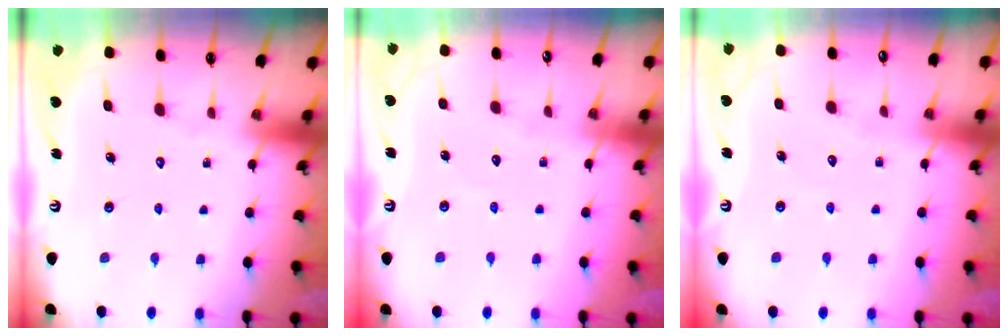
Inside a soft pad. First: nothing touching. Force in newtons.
{"total": 2.9, "press": 2.9, "slide": 0.2}
{"total": 2.3, "press": 2.3, "slide": 0.2}